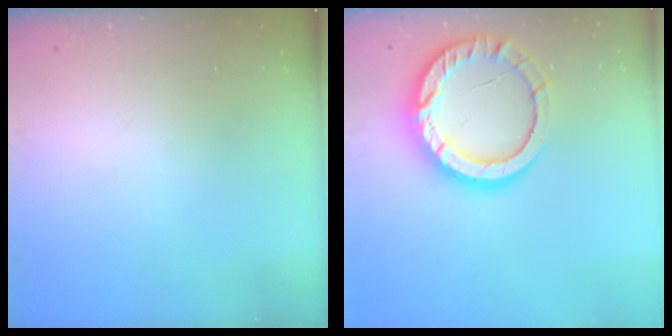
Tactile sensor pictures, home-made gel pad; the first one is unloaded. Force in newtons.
{"total": 15.1, "press": 15.0, "slide": 1.2}